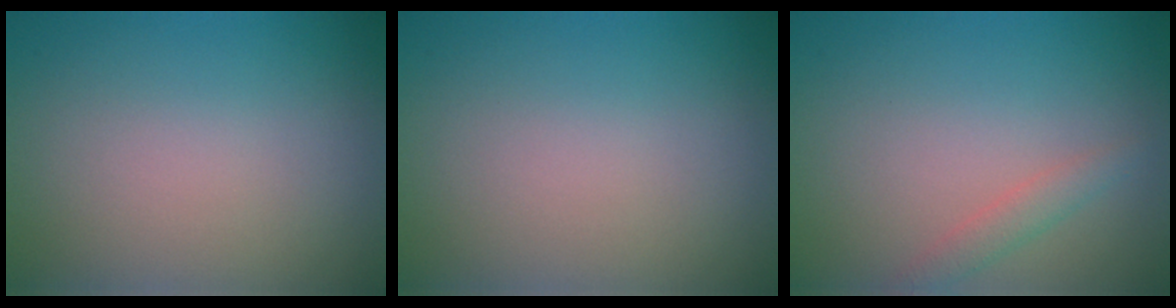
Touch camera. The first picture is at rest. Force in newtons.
{"total": 0.0}
{"total": 1.5, "press": 1.5, "slide": 0.1}